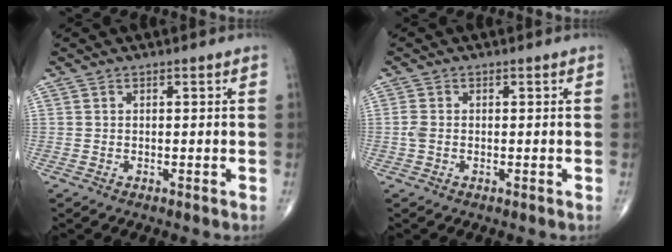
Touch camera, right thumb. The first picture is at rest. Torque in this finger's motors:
{"motor_torque": [0.46, 0.84, 0.28, -0.24, 0.01]}